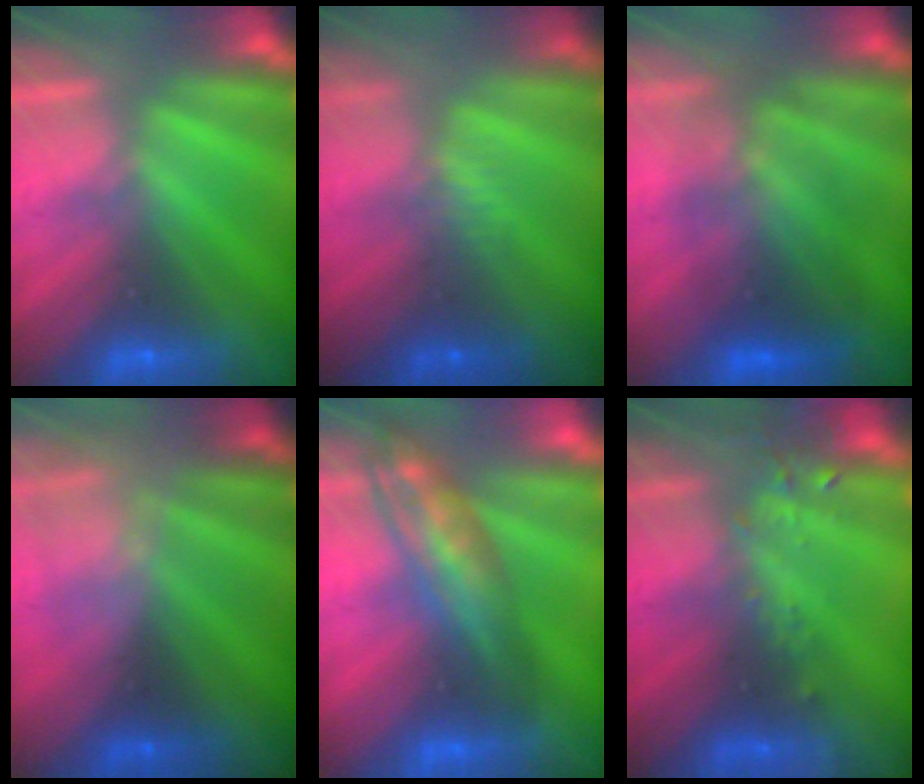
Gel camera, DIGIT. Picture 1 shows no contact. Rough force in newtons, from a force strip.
{"total": 2.3}
{"total": 3.5}
{"total": 2.3}
{"total": 2.8}
{"total": 8.6}